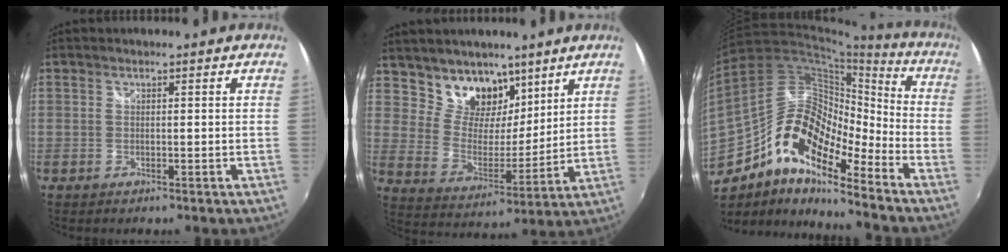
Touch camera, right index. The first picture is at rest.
{"total": 12.4, "force": [8.6, 7.4, 5.1], "torque": [-0.095, -0.001, 0.157]}
{"total": 18.2, "force": [-10.6, 7.1, 13.0], "torque": [-0.224, -0.005, -0.211]}